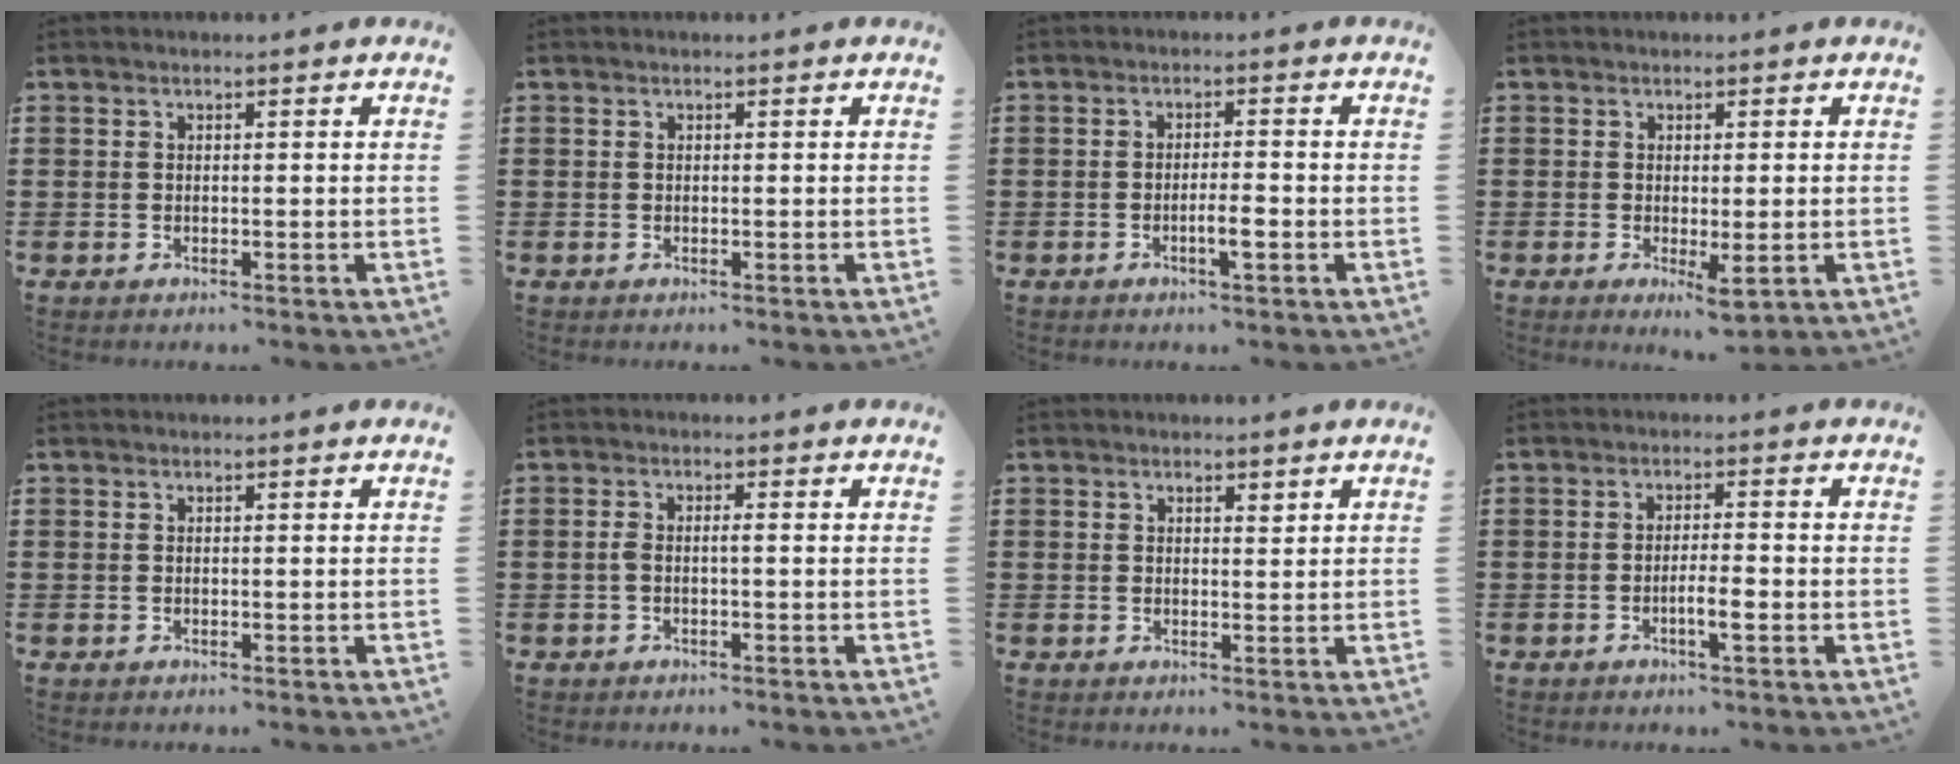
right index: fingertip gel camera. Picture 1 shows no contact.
{"total": 0.0}
{"total": 3.0, "force": [-1.2, 0.4, 2.7], "torque": [-0.047, 0.001, -0.022]}
{"total": 3.2, "force": [-0.8, 0.8, 3.0], "torque": [-0.052, -0.004, -0.010]}
{"total": 0.0}
{"total": 1.5, "force": [-0.4, 0.2, 1.4], "torque": [-0.029, -0.001, -0.008]}
{"total": 1.2, "force": [1.0, 0.5, 0.5], "torque": [-0.002, 0.000, 0.016]}
{"total": 3.2, "force": [-1.3, 0.4, 2.8], "torque": [-0.050, 0.000, -0.024]}